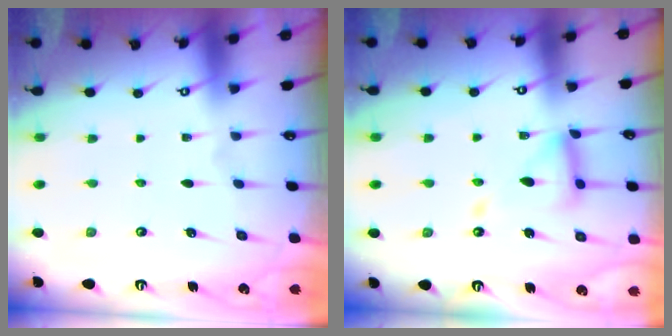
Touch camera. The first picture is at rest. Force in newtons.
{"total": 12.7, "press": 12.7, "slide": 1.3}